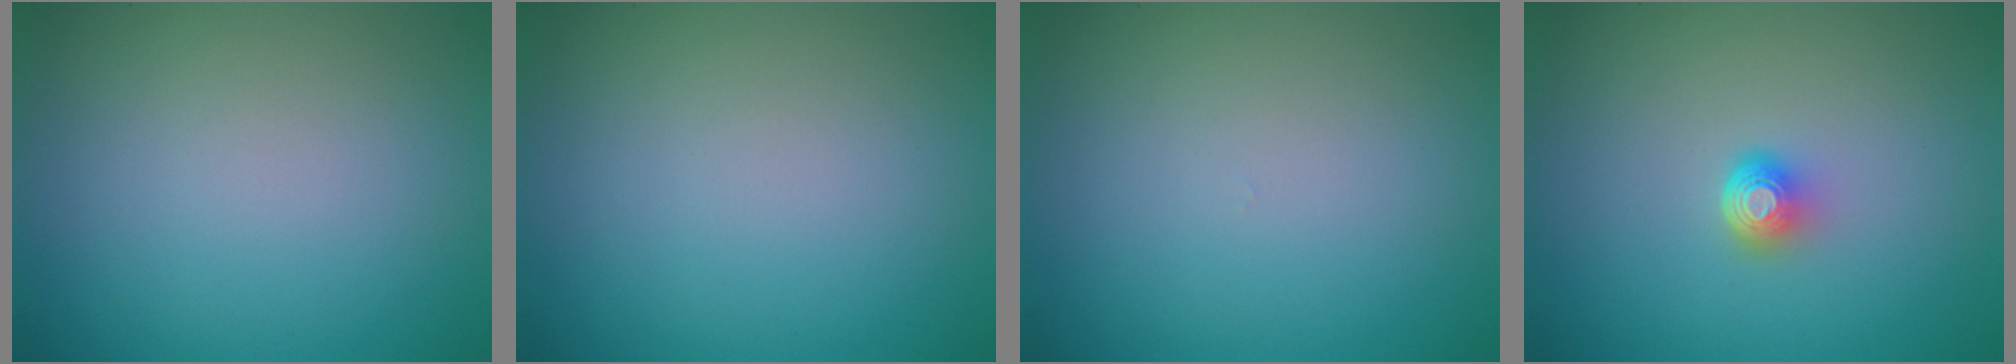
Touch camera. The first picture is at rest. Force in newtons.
{"total": 0.0}
{"total": 0.0}
{"total": 2.1, "press": 1.4, "slide": 1.6}